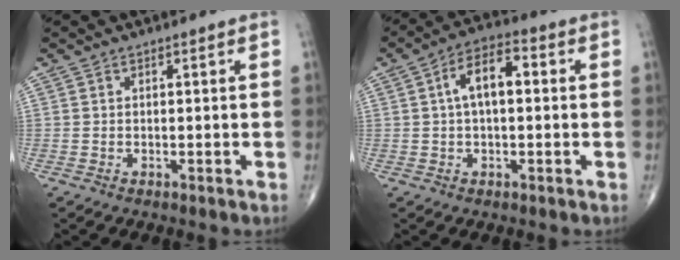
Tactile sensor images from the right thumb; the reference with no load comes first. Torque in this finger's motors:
{"motor_torque": [0.64, 2.09, 0.42, -0.45, 0.17]}